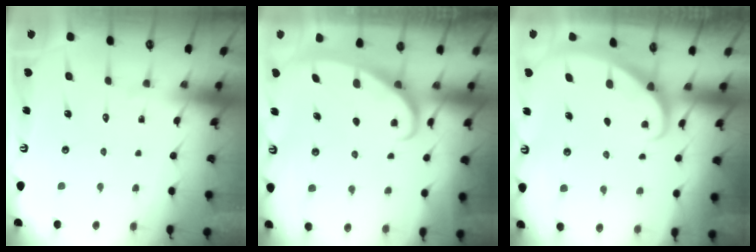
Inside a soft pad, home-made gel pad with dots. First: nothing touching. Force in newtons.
{"total": 2.8, "press": 2.8, "slide": 0.3}
{"total": 2.0, "press": 2.0, "slide": 0.1}